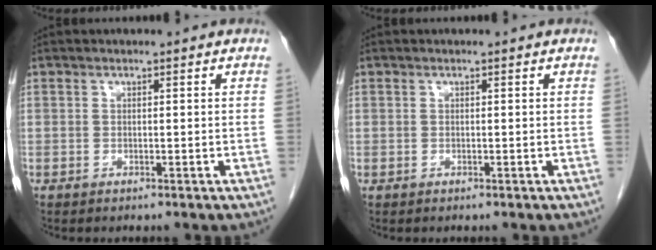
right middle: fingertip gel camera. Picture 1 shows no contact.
{"total": 0.0}